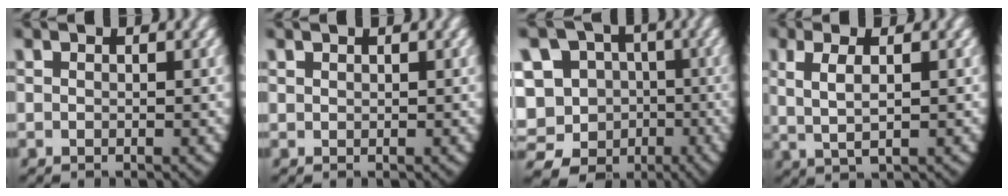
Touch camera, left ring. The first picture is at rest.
{"total": 0.6, "force": [0.5, -0.3, 0.0], "torque": [-0.001, -0.005, 0.017]}
{"total": 18.4, "force": [-3.7, 16.7, 6.9], "torque": [-0.186, -0.079, -0.063]}
{"total": 4.2, "force": [0.9, 2.1, 3.5], "torque": [-0.084, -0.002, 0.022]}